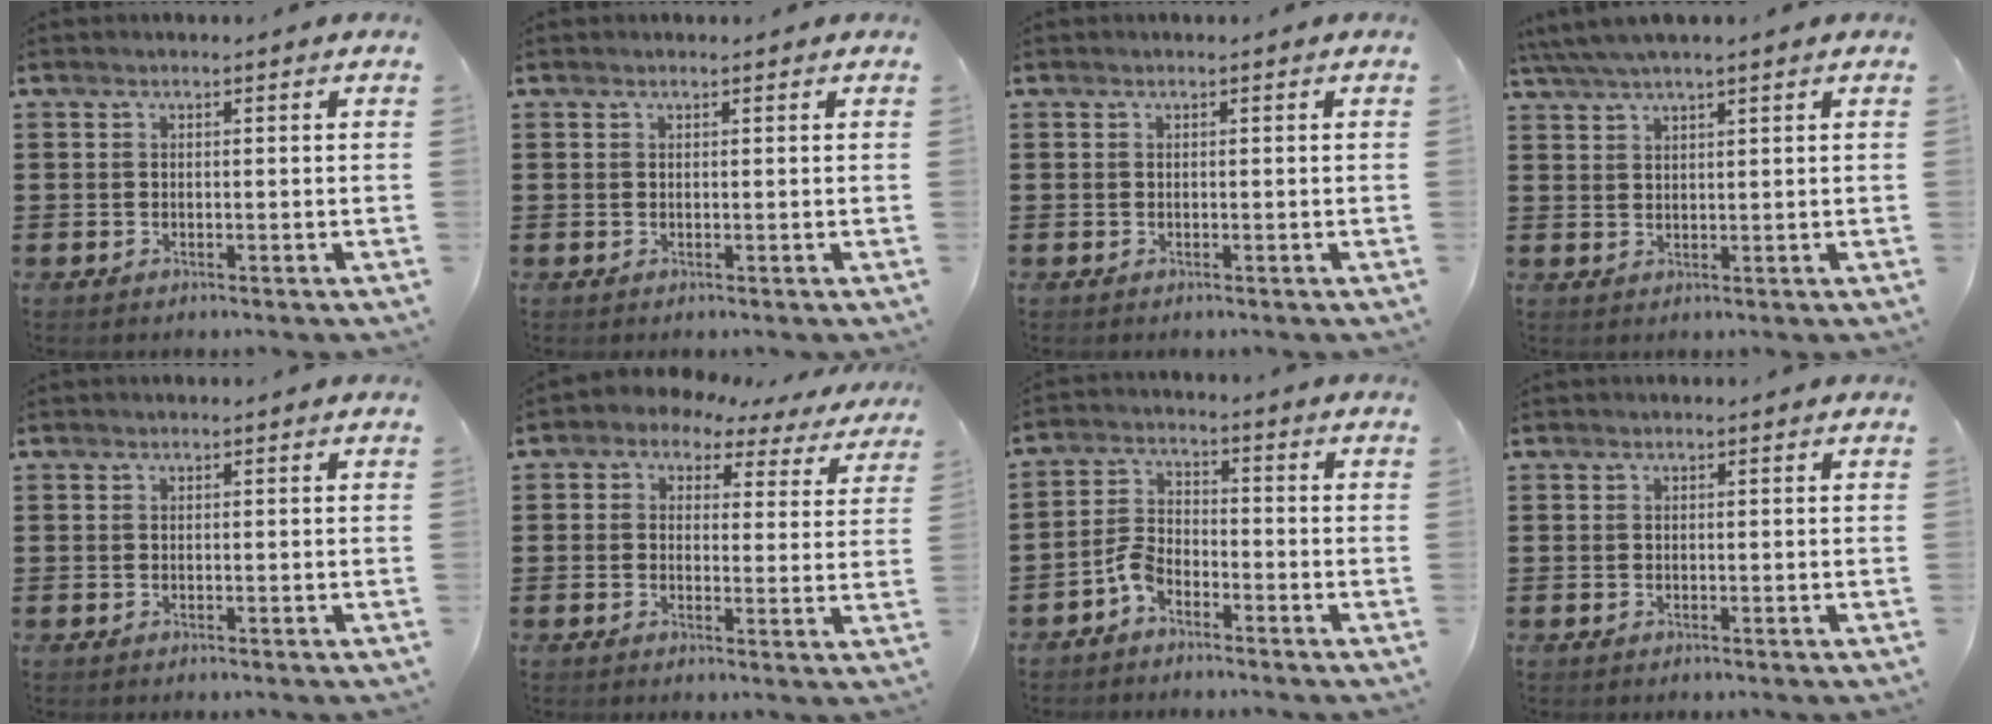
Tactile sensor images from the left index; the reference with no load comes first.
{"total": 0.0}
{"total": 0.0}
{"total": 3.3, "force": [2.7, 0.1, 1.8], "torque": [-0.041, 0.001, 0.050]}
{"total": 0.0}
{"total": 2.2, "force": [1.6, 1.4, 0.5], "torque": [-0.026, -0.016, 0.021]}
{"total": 4.4, "force": [-3.4, 1.8, 2.0], "torque": [-0.058, 0.004, -0.071]}
{"total": 0.0}